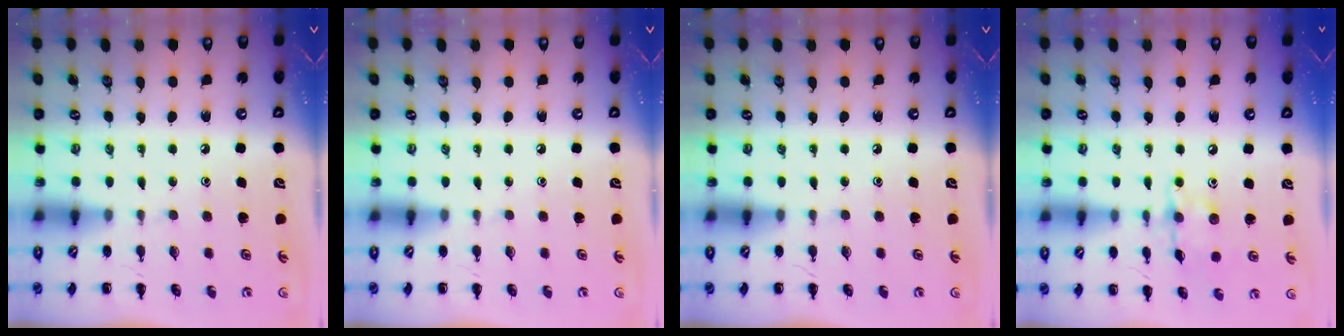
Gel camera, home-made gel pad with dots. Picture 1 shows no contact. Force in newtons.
{"total": 0.0}
{"total": 0.0}
{"total": 9.6, "press": 9.6, "slide": 0.4}